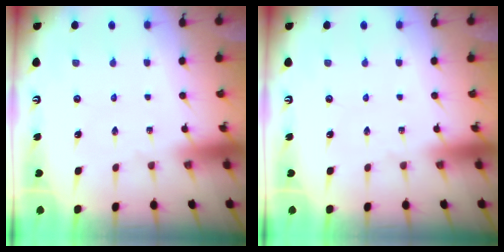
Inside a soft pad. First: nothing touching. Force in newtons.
{"total": 0.0}